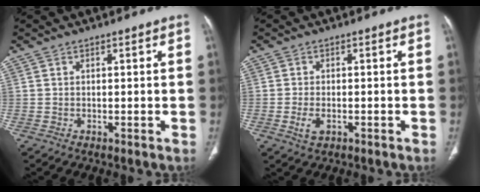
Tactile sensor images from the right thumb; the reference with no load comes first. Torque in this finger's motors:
{"motor_torque": [-0.26, 0.18, -0.09, 0.07, 0.11]}